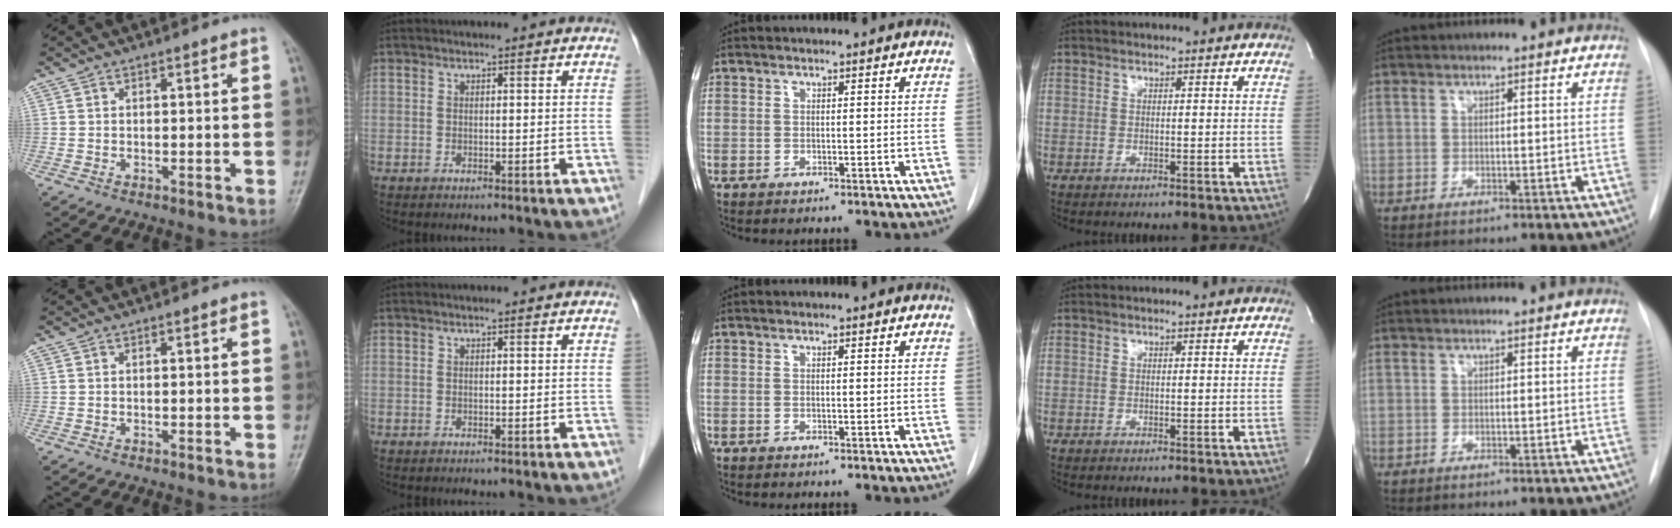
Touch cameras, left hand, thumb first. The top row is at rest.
{}